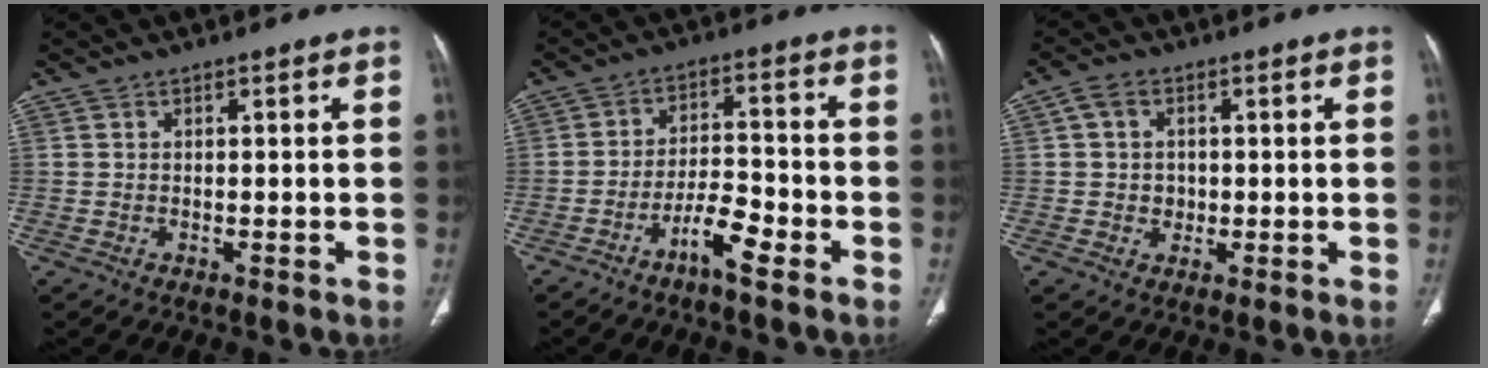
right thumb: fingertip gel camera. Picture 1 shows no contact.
{"total": 7.0, "force": [-4.4, 1.7, 5.2], "torque": [-0.093, 0.034, -0.077]}
{"total": 4.6, "force": [0.4, 3.8, 2.5], "torque": [-0.029, 0.002, 0.005]}